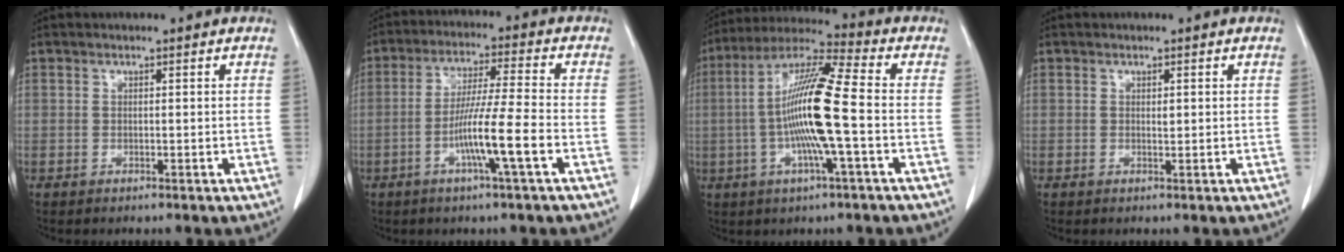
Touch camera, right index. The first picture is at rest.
{"total": 9.4, "force": [-3.3, -0.9, 8.8], "torque": [-0.164, -0.006, -0.064]}
{"total": 14.5, "force": [-1.7, 0.2, 14.4], "torque": [-0.276, 0.003, -0.044]}
{"total": 0.8, "force": [0.2, 0.3, 0.7], "torque": [-0.013, -0.002, 0.003]}